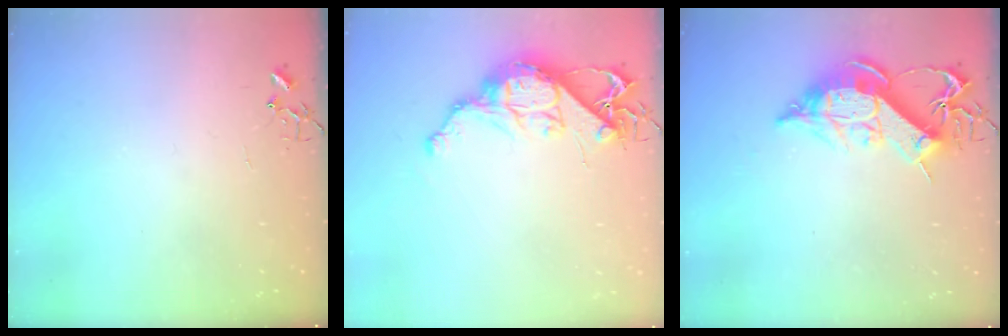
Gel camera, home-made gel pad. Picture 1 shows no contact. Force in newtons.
{"total": 12.8, "press": 12.7, "slide": 1.0}
{"total": 14.4, "press": 14.4, "slide": 1.2}